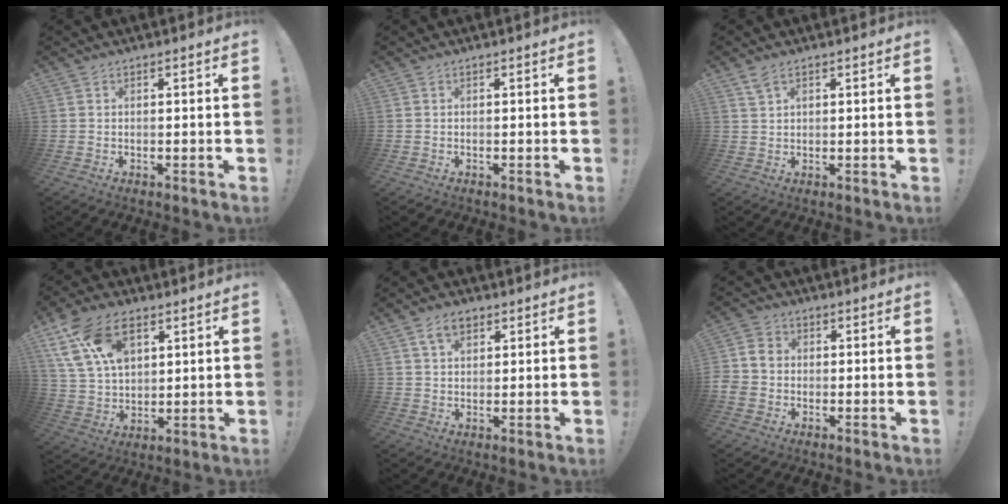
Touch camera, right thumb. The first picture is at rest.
{"total": 0.0}
{"total": 2.5, "force": [1.6, 1.4, 1.4], "torque": [-0.023, -0.003, 0.028]}
{"total": 17.0, "force": [8.0, 10.6, 10.6], "torque": [-0.202, -0.024, 0.152]}
{"total": 5.5, "force": [2.8, 3.5, 3.2], "torque": [-0.060, 0.000, 0.053]}
{"total": 5.5, "force": [-1.3, 4.8, 2.4], "torque": [-0.048, 0.022, -0.019]}